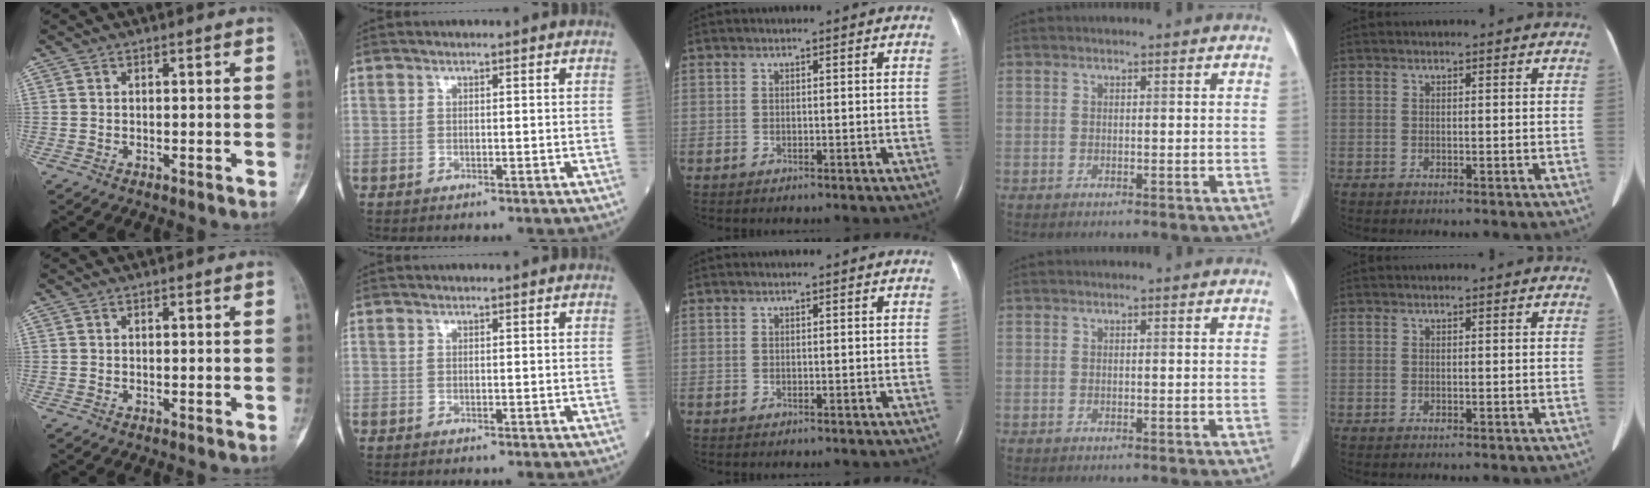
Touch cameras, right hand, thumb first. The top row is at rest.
{}